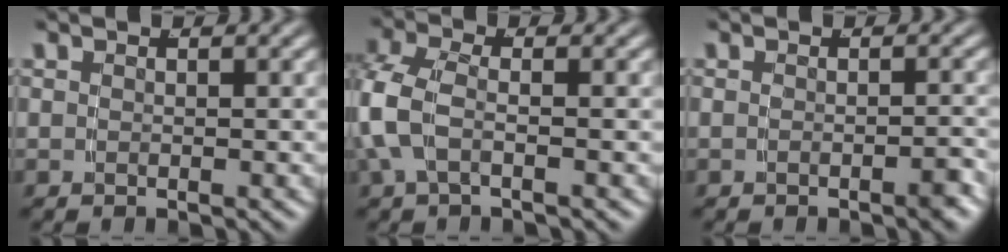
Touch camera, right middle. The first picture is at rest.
{"total": 4.2, "force": [-0.5, 2.7, 3.1], "torque": [-0.091, -0.014, -0.005]}
{"total": 1.3, "force": [-1.0, 0.0, 0.8], "torque": [-0.012, 0.007, -0.023]}